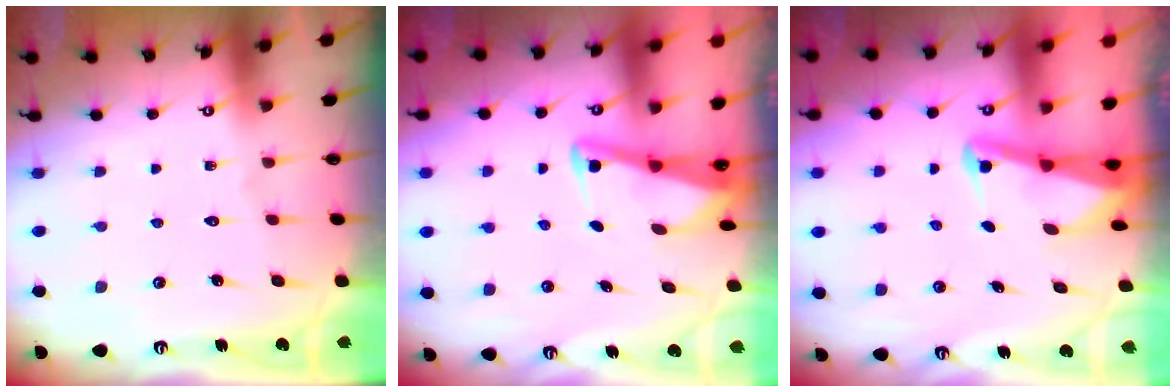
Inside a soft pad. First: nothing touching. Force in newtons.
{"total": 3.0, "press": 3.0, "slide": 0.3}
{"total": 2.6, "press": 2.5, "slide": 0.6}